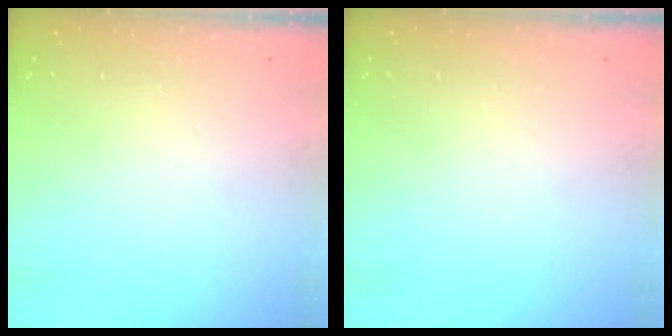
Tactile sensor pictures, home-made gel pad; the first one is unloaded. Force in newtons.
{"total": 0.0}